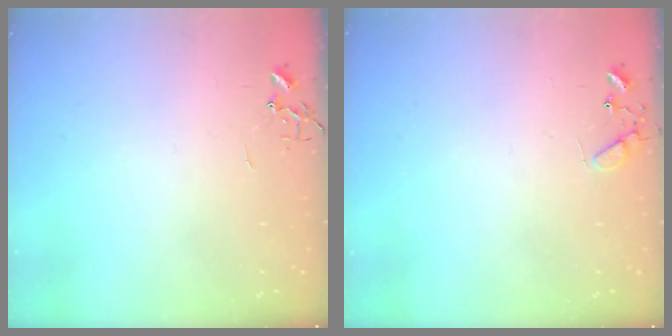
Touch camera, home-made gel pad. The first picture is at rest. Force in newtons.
{"total": 6.1, "press": 6.1, "slide": 0.5}